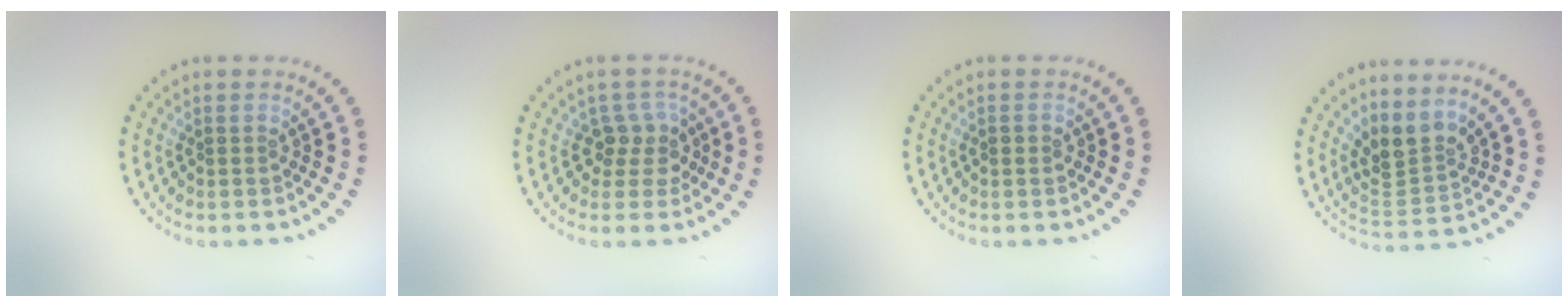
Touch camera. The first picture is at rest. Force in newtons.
{"total": 2.7, "press": 2.1, "slide": 1.7}
{"total": 0.8, "press": 0.8, "slide": 0.1}
{"total": 3.3, "press": 2.3, "slide": 2.3}